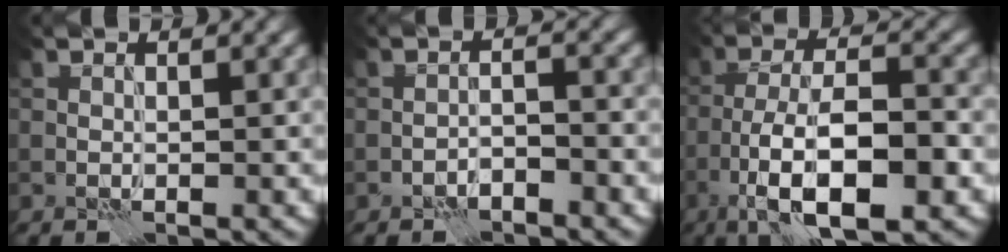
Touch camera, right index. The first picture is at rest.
{"total": 1.9, "force": [-1.7, 0.4, 0.8], "torque": [-0.012, 0.006, -0.034]}
{"total": 9.7, "force": [-4.3, 3.2, 8.1], "torque": [-0.141, 0.000, -0.076]}